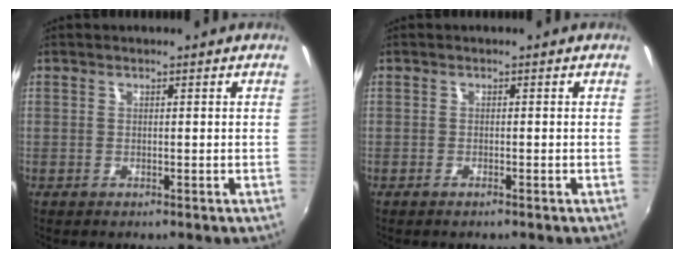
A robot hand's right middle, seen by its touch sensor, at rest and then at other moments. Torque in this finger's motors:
{"motor_torque": [-0.57, -0.38, -0.01, -0.01]}